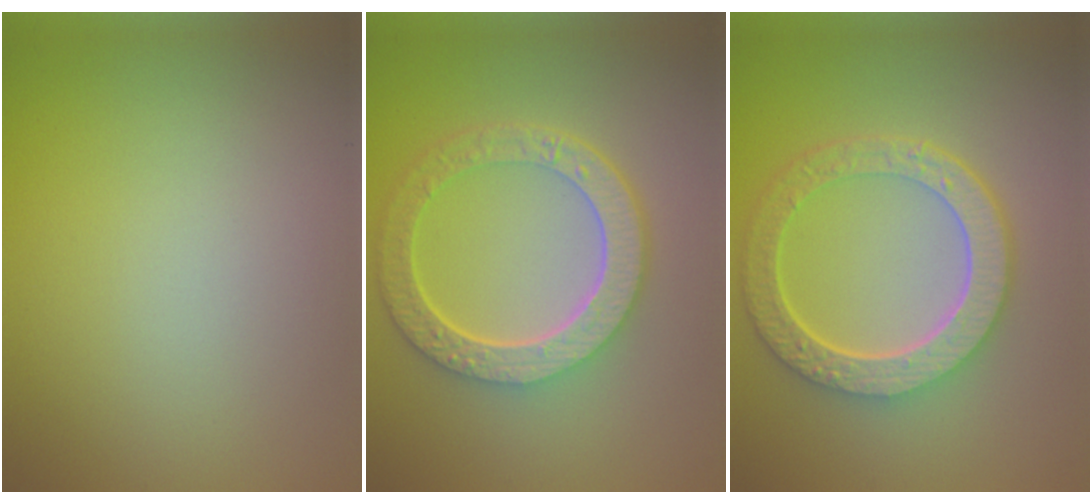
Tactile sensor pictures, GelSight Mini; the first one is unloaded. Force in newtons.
{"total": 6.7, "press": 5.1, "slide": 4.4}
{"total": 6.8, "press": 5.1, "slide": 4.5}